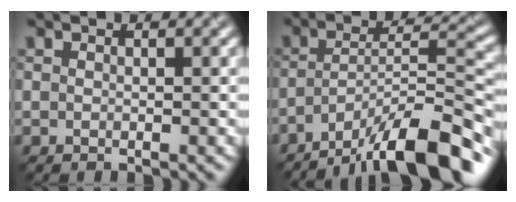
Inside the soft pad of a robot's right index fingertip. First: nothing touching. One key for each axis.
{"total": 11.9, "fx": -8.3, "fy": 2.7, "fz": 8.1, "tx": -0.119, "ty": 0.017, "tz": -0.141}